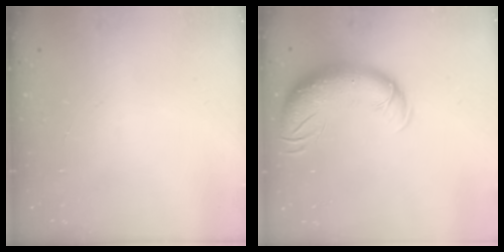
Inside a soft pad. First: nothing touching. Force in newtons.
{"total": 12.9, "press": 12.4, "slide": 3.5}